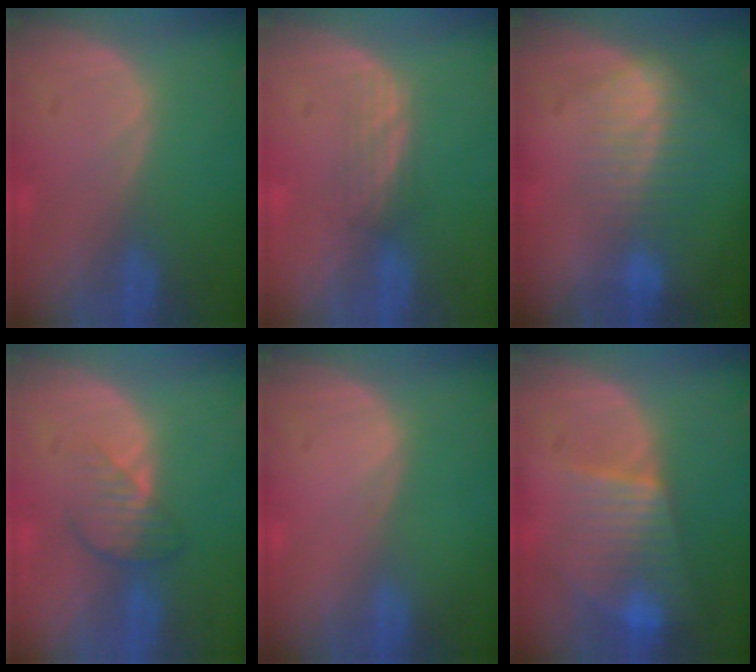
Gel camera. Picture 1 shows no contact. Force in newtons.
{"total": 2.3, "press": 2.2, "slide": 0.3}
{"total": 7.1, "press": 6.1, "slide": 3.7}
{"total": 3.9, "press": 3.5, "slide": 1.7}
{"total": 0.0}
{"total": 7.8, "press": 7.1, "slide": 3.2}